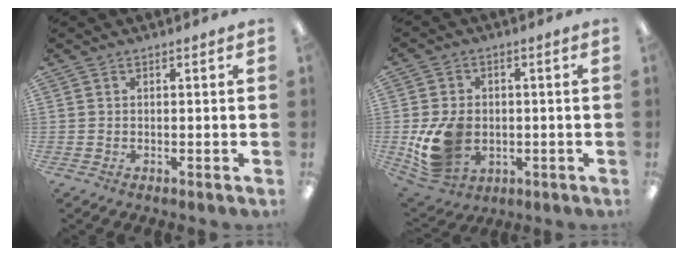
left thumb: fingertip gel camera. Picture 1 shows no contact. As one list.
[{"total": 12.5, "force": [-2.0, 9.6, 7.7], "torque": [-0.152, 0.004, -0.031]}]